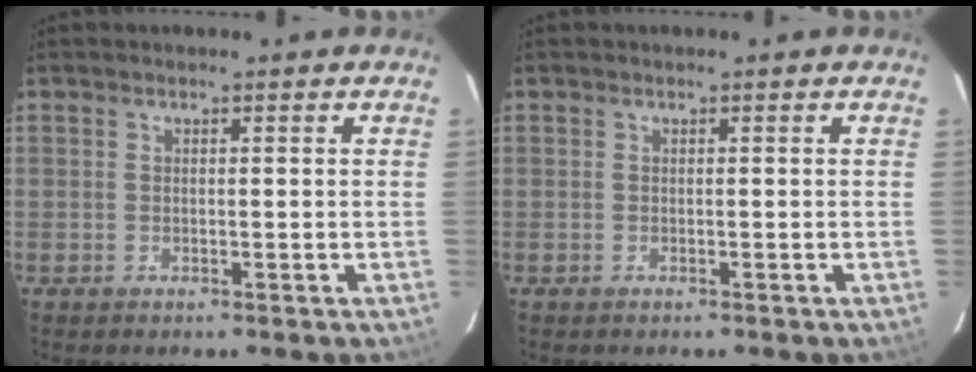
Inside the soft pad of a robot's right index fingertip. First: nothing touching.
{"total": 0.0}